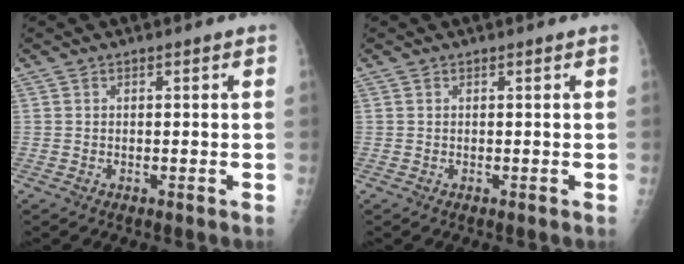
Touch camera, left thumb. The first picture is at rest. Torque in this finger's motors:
{"motor_torque": [-0.01, -0.01, -0.06, -0.06, 0.00]}